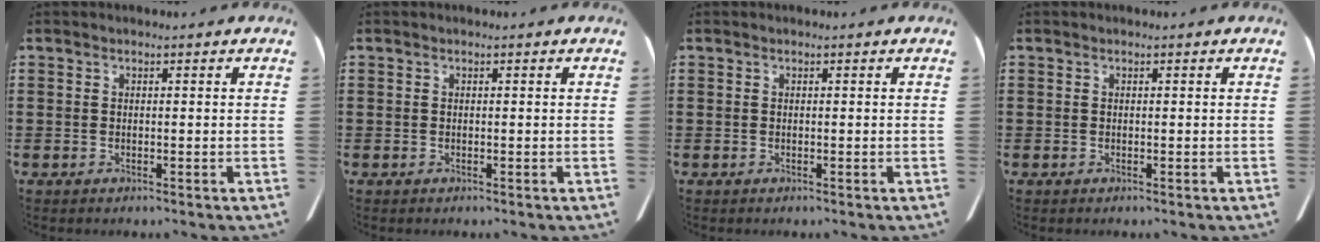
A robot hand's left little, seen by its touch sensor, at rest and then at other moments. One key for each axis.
{"total": 0.0}
{"total": 0.0}
{"total": 0.0}